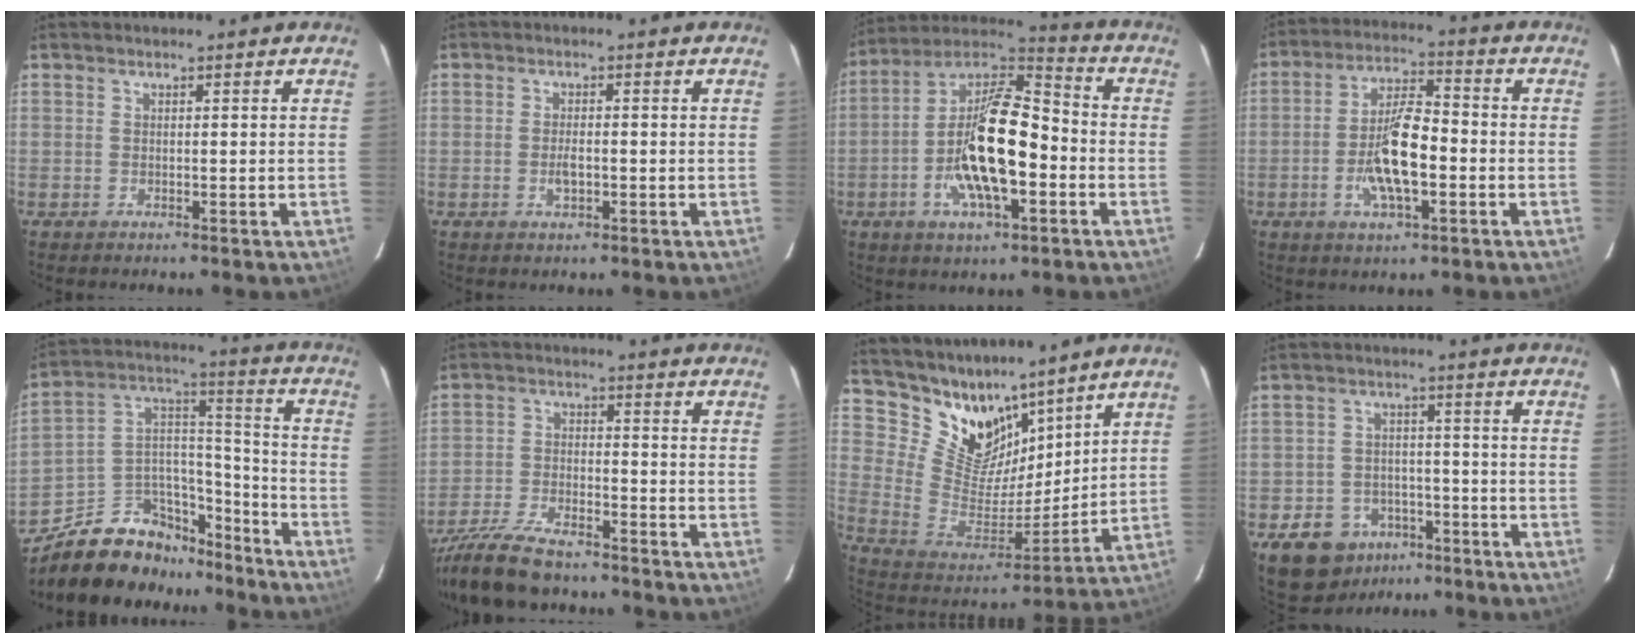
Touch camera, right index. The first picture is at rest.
{"total": 2.7, "force": [-0.9, 1.1, 2.3], "torque": [-0.045, 0.000, -0.014]}
{"total": 18.4, "force": [-4.7, 6.9, 16.4], "torque": [-0.320, 0.004, -0.096]}
{"total": 11.0, "force": [-3.1, 3.5, 9.9], "torque": [-0.196, 0.003, -0.057]}
{"total": 19.4, "force": [-14.0, 10.9, 8.1], "torque": [-0.172, 0.076, -0.207]}
{"total": 15.4, "force": [-12.8, 4.5, 7.2], "torque": [-0.169, -0.023, -0.233]}
{"total": 15.4, "force": [12.1, 8.1, 5.2], "torque": [-0.124, -0.005, 0.240]}
{"total": 12.1, "force": [-7.3, 8.7, 4.2], "torque": [-0.114, 0.016, -0.097]}